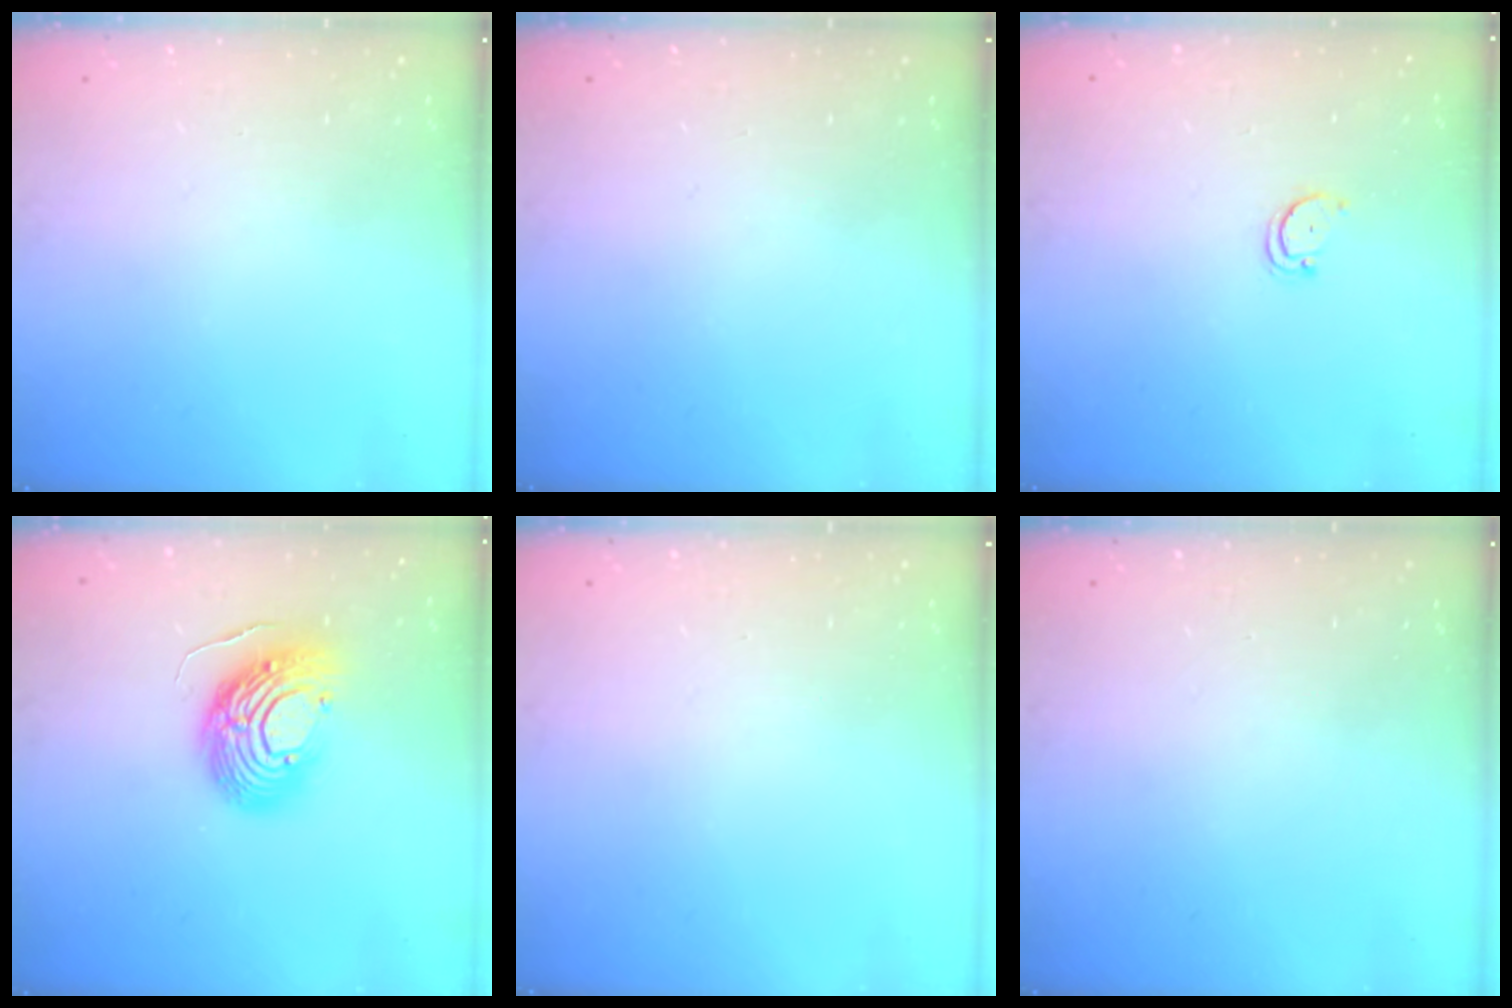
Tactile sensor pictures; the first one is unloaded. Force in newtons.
{"total": 0.0}
{"total": 2.3, "press": 2.3, "slide": 0.2}
{"total": 13.9, "press": 13.8, "slide": 1.5}
{"total": 0.0}
{"total": 0.0}